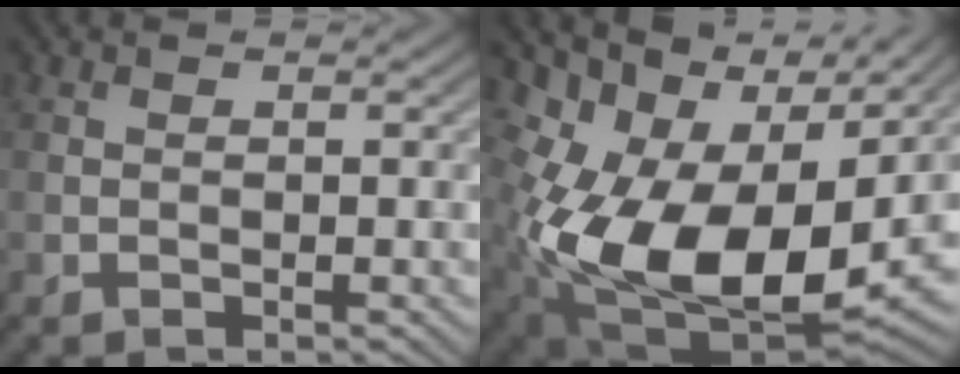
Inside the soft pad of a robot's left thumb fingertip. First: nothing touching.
{"total": 16.5, "force": [1.3, 10.5, 12.7], "torque": [-0.252, -0.026, 0.034]}